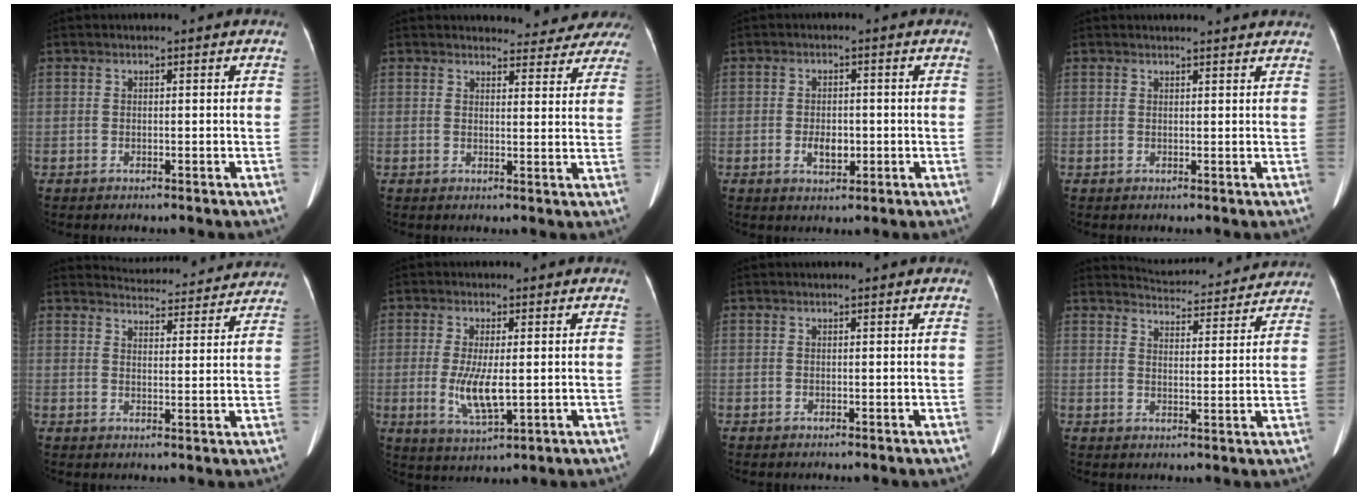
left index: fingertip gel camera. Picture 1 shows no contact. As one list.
[{"total": 10.7, "force": [10.4, 2.7, 1.1], "torque": [0.016, -0.009, 0.093]}, {"total": 3.4, "force": [-0.9, 1.9, 2.7], "torque": [-0.050, 0.000, -0.010]}, {"total": 5.5, "force": [5.3, 0.5, 1.4], "torque": [-0.017, 0.016, 0.051]}, {"total": 15.7, "force": [15.2, 3.0, 2.3], "torque": [-0.017, -0.002, 0.175]}, {"total": 6.4, "force": [-0.4, 1.7, 6.2], "torque": [-0.131, -0.018, -0.003]}, {"total": 0.7, "force": [0.7, 0.0, 0.3], "torque": [-0.007, 0.008, 0.010]}, {"total": 14.3, "force": [13.9, 2.7, 2.0], "torque": [-0.016, 0.004, 0.164]}]